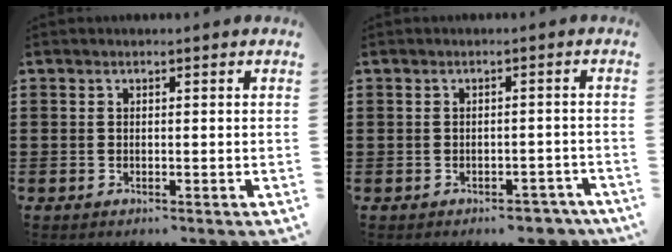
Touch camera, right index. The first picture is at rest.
{"total": 2.7, "force": [-2.6, 0.8, 0.4], "torque": [-0.011, 0.003, -0.053]}